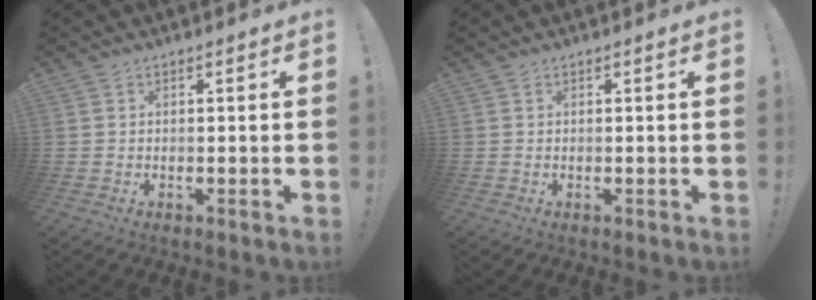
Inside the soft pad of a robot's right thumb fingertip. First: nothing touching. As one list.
[{"total": 0.0}]